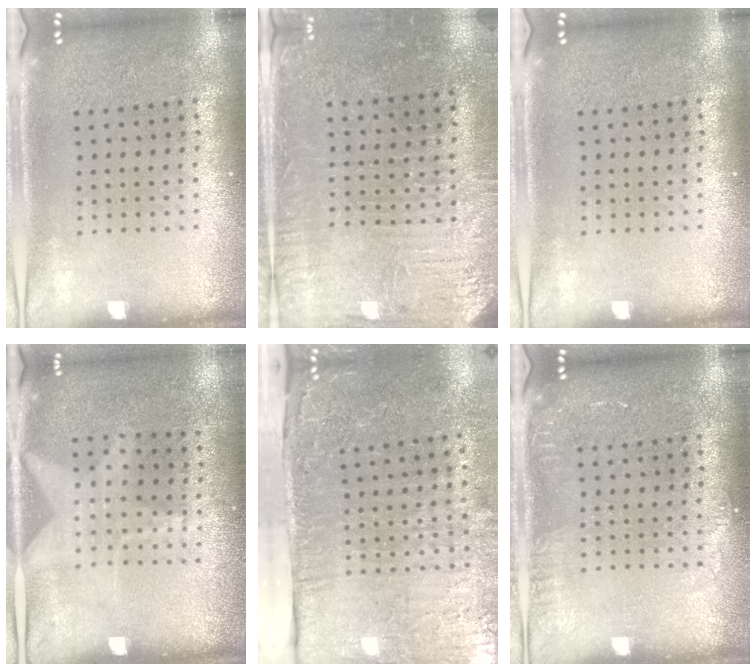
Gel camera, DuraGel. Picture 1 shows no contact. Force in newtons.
{"total": 3.1, "press": 3.0, "slide": 0.9}
{"total": 0.0}
{"total": 1.1, "press": 1.0, "slide": 0.5}
{"total": 5.0, "press": 4.0, "slide": 3.0}
{"total": 1.0, "press": 1.0, "slide": 0.2}